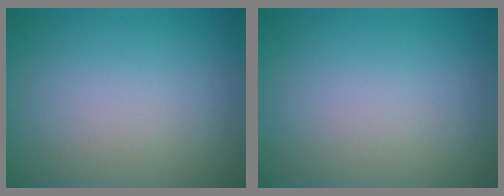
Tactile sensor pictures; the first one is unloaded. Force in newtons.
{"total": 0.0}